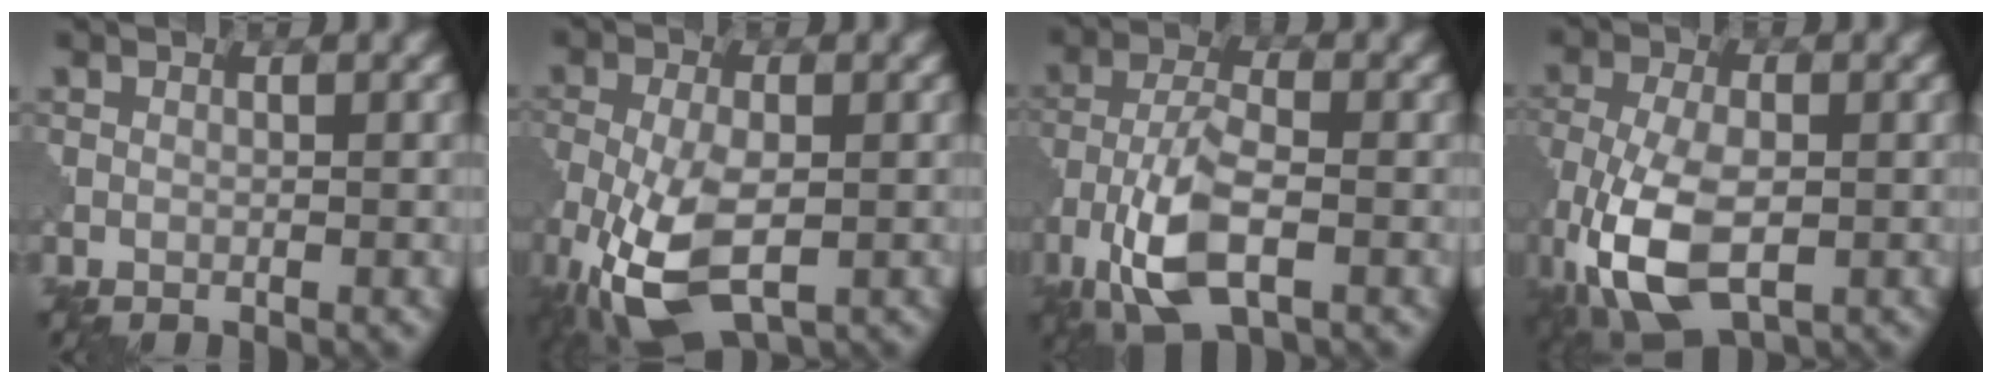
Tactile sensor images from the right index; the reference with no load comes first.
{"total": 9.3, "force": [-4.0, 4.4, 7.3], "torque": [-0.165, -0.021, -0.073]}
{"total": 7.6, "force": [-3.4, 3.0, 6.1], "torque": [-0.127, 0.001, -0.073]}
{"total": 10.0, "force": [-4.0, 5.1, 7.6], "torque": [-0.176, -0.018, -0.075]}